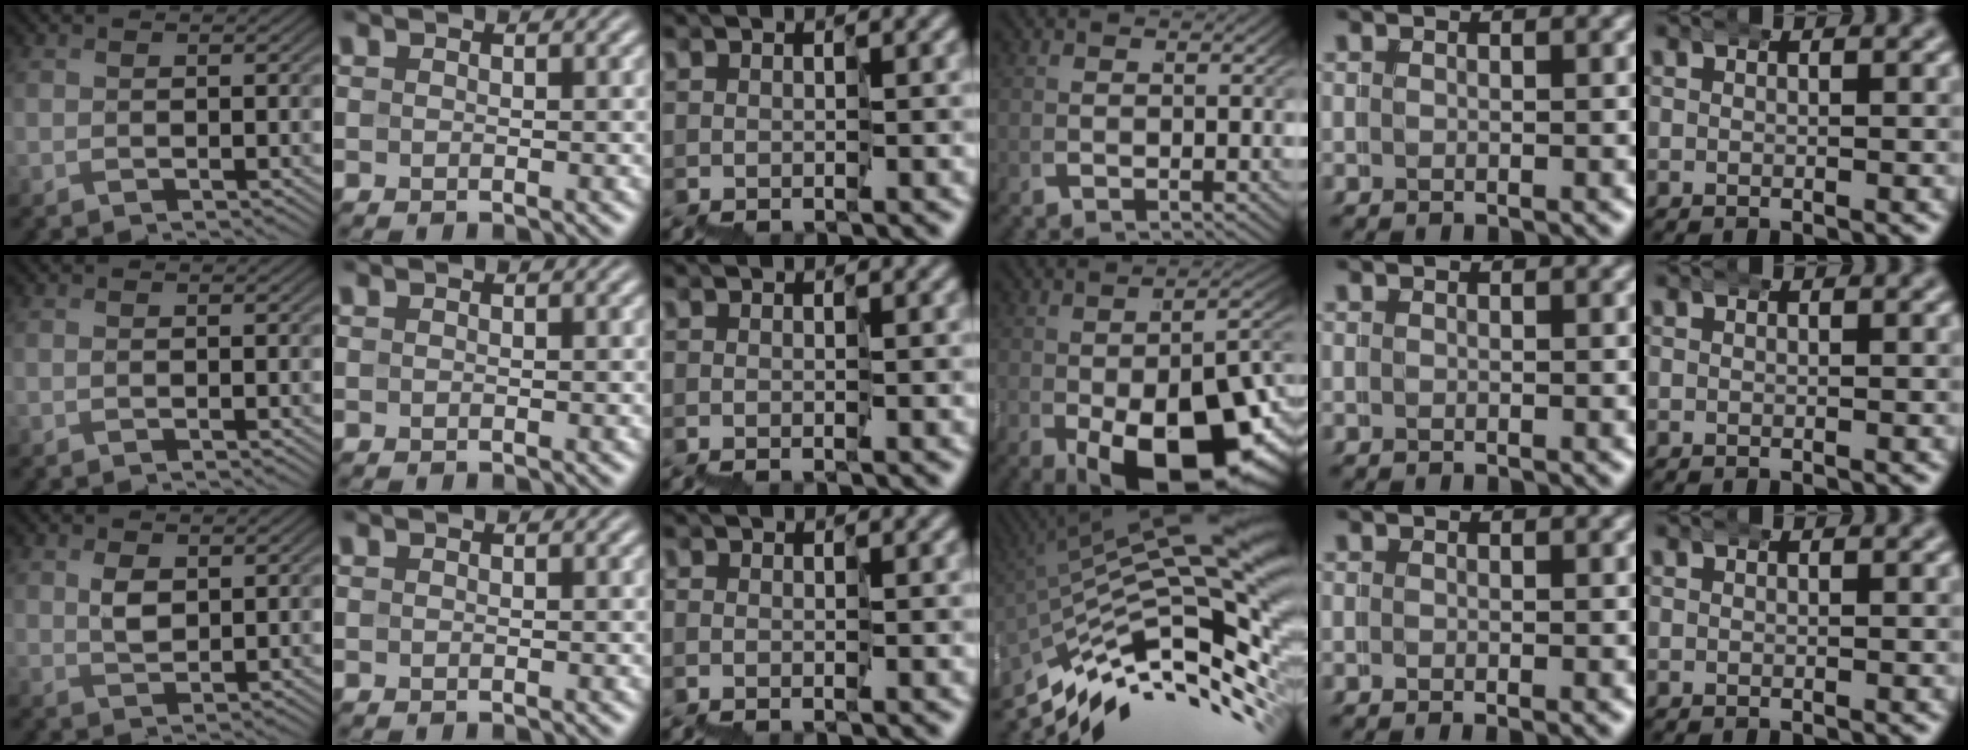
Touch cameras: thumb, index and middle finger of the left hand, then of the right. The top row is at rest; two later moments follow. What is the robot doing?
{"motion": "wrap", "object": "belt"}